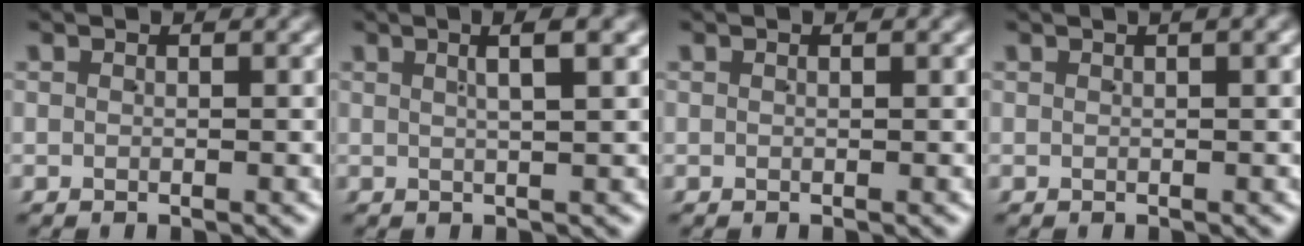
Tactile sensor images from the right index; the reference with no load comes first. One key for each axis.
{"total": 2.6, "fx": 1.3, "fy": -0.4, "fz": 2.2, "tx": -0.026, "ty": 0.012, "tz": 0.022}
{"total": 0.0}
{"total": 0.7, "fx": 0.3, "fy": -0.1, "fz": 0.6, "tx": -0.009, "ty": 0.004, "tz": 0.005}